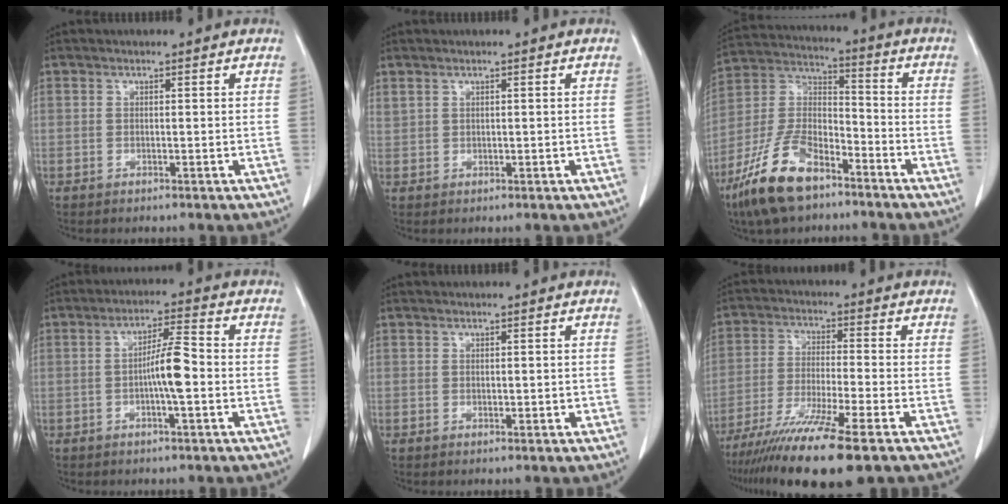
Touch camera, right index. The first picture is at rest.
{"total": 1.0, "force": [0.9, 0.5, 0.3], "torque": [-0.005, 0.012, 0.026]}
{"total": 14.4, "force": [-9.6, 5.7, 9.2], "torque": [-0.196, -0.001, -0.185]}
{"total": 5.8, "force": [-0.9, 0.4, 5.7], "torque": [-0.099, 0.010, -0.014]}
{"total": 0.8, "force": [0.1, 0.5, 0.6], "torque": [-0.004, 0.002, 0.007]}
{"total": 13.9, "force": [-9.7, -0.1, 10.0], "torque": [-0.191, -0.043, -0.167]}